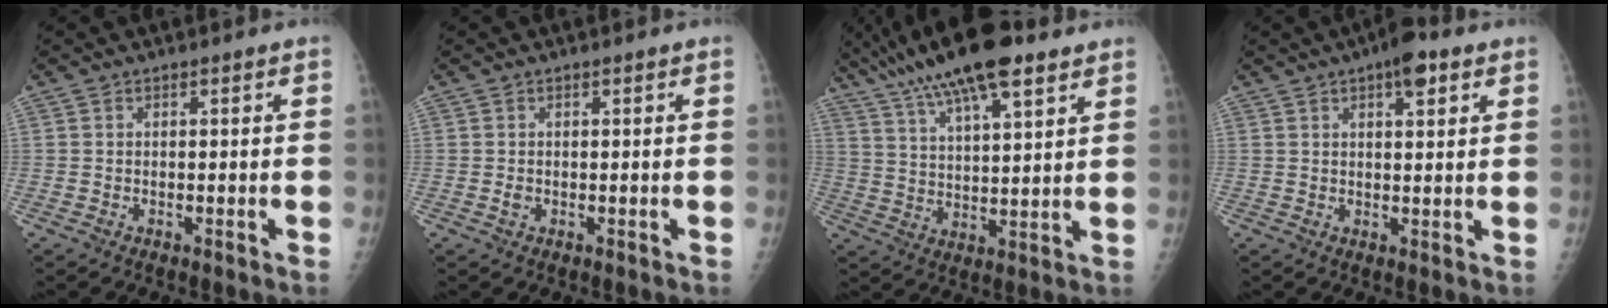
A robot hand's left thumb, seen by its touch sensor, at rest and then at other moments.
{"total": 0.9, "force": [0.1, 0.7, 0.6], "torque": [-0.008, 0.000, 0.003]}
{"total": 18.4, "force": [12.0, 5.2, 13.0], "torque": [-0.229, -0.012, 0.211]}
{"total": 6.4, "force": [3.5, 2.4, 4.8], "torque": [-0.055, -0.007, 0.044]}